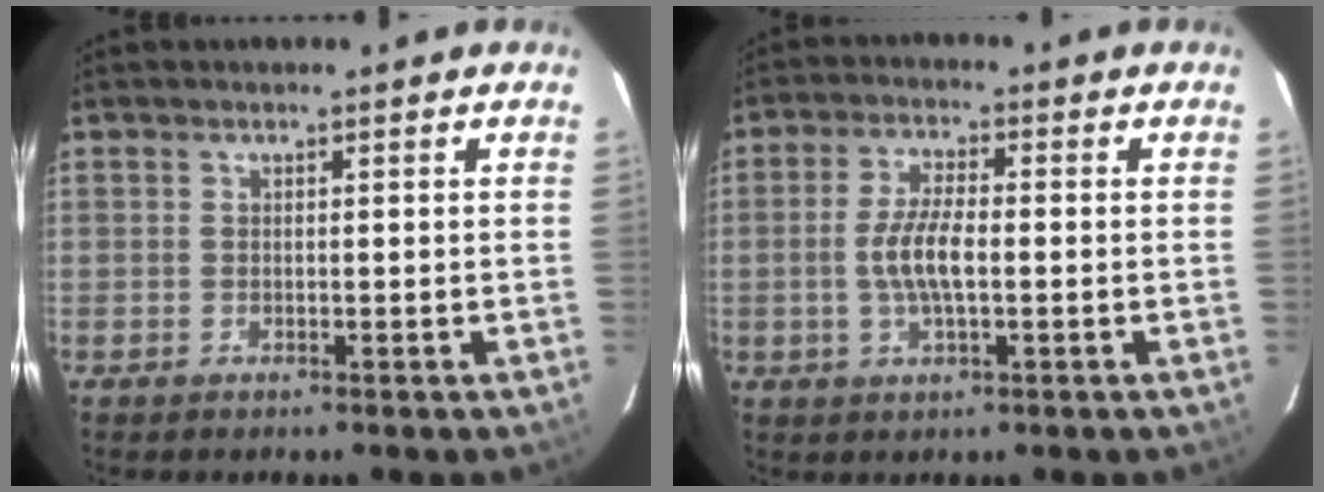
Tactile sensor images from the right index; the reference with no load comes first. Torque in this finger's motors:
{"motor_torque": [0.95, -0.21, 0.68, 0.16]}